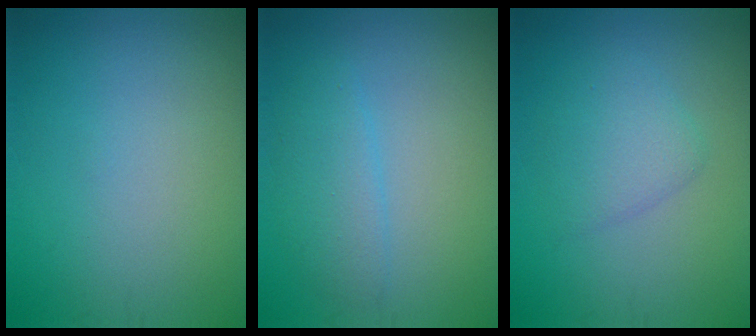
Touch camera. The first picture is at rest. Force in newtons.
{"total": 2.3, "press": 2.3, "slide": 0.0}
{"total": 2.6, "press": 2.6, "slide": 0.2}